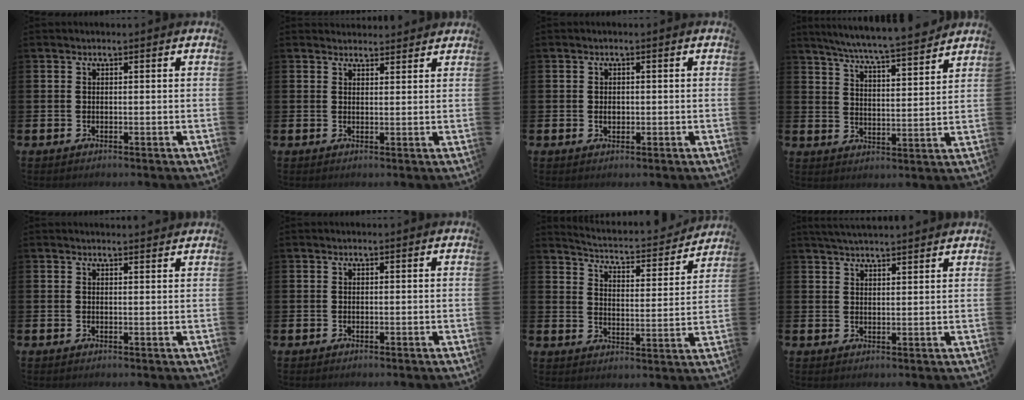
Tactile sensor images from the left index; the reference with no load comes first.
{"total": 2.2, "force": [2.1, 0.5, -0.1], "torque": [0.008, -0.010, 0.037]}
{"total": 1.3, "force": [0.0, 0.9, 0.8], "torque": [-0.006, 0.003, -0.004]}
{"total": 6.7, "force": [6.5, -0.4, 1.9], "torque": [-0.061, -0.047, 0.112]}
{"total": 1.2, "force": [1.2, 0.0, 0.1], "torque": [0.007, -0.007, 0.021]}
{"total": 0.0}
{"total": 4.1, "force": [4.0, 0.6, 0.7], "torque": [-0.039, -0.038, 0.060]}
{"total": 3.5, "force": [3.5, -0.2, 0.3], "torque": [-0.011, -0.015, 0.065]}